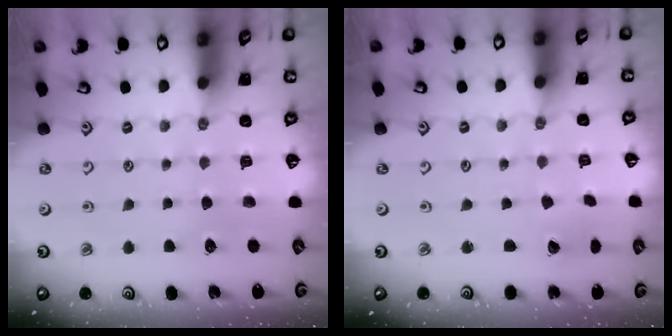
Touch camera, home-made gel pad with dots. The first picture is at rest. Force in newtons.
{"total": 2.1, "press": 2.1, "slide": 0.3}